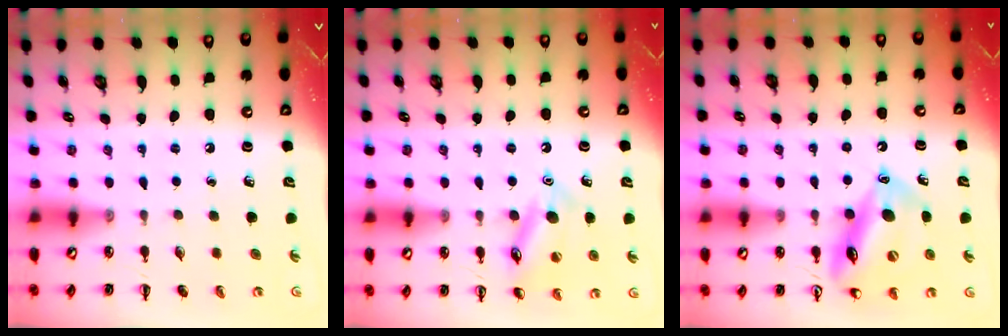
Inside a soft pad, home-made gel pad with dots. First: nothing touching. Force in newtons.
{"total": 13.2, "press": 13.1, "slide": 1.4}
{"total": 15.0, "press": 14.8, "slide": 2.4}